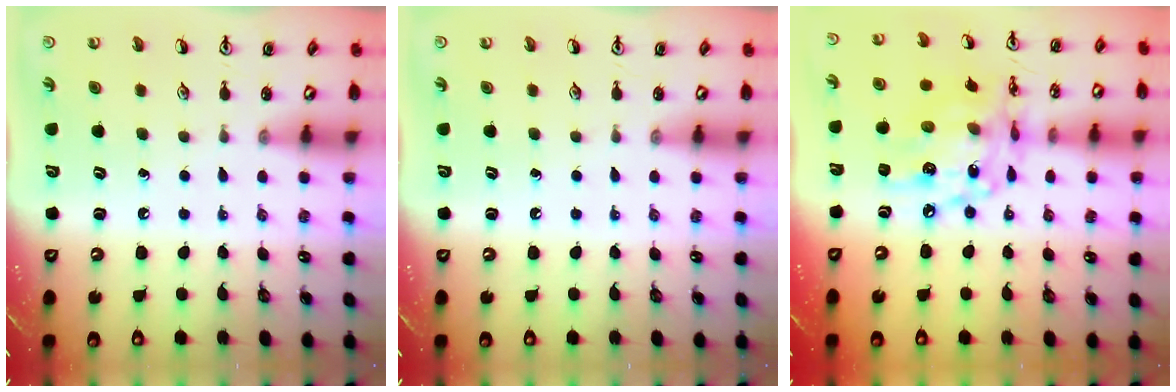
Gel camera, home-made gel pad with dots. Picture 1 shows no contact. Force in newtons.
{"total": 0.0}
{"total": 16.1, "press": 16.0, "slide": 1.3}